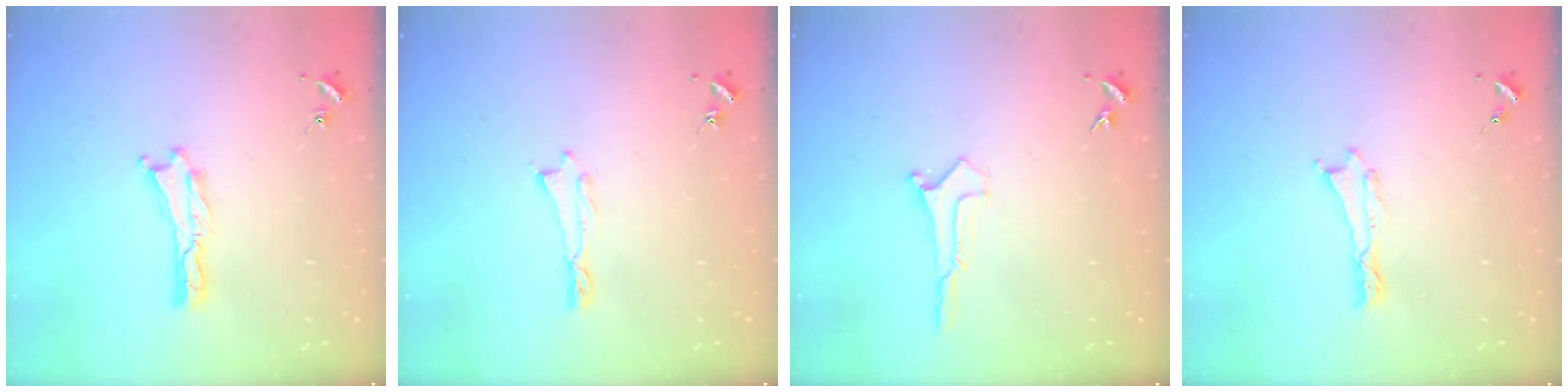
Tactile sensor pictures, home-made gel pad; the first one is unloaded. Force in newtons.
{"total": 0.0}
{"total": 0.0}
{"total": 0.0}